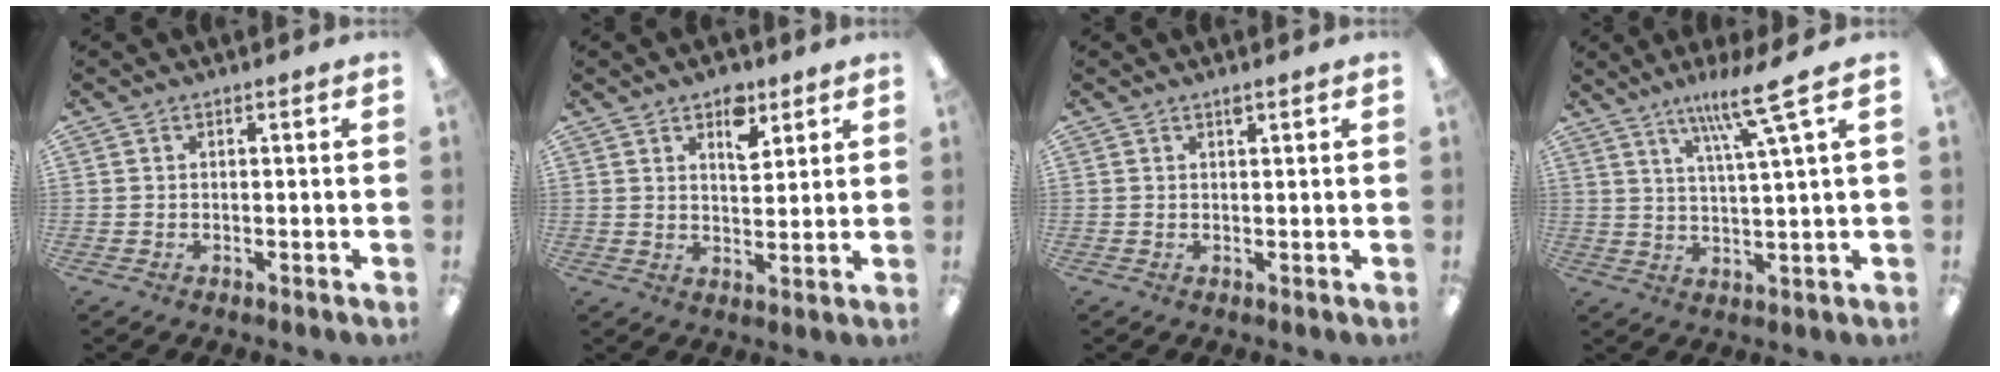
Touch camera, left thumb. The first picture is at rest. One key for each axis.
{"total": 7.1, "fx": 4.4, "fy": 3.8, "fz": 4.0, "tx": -0.044, "ty": -0.022, "tz": 0.071}
{"total": 1.1, "fx": 0.9, "fy": 0.1, "fz": 0.7, "tx": -0.015, "ty": -0.002, "tz": 0.016}
{"total": 10.5, "fx": 6.5, "fy": 0.6, "fz": 8.2, "tx": -0.141, "ty": -0.030, "tz": 0.101}